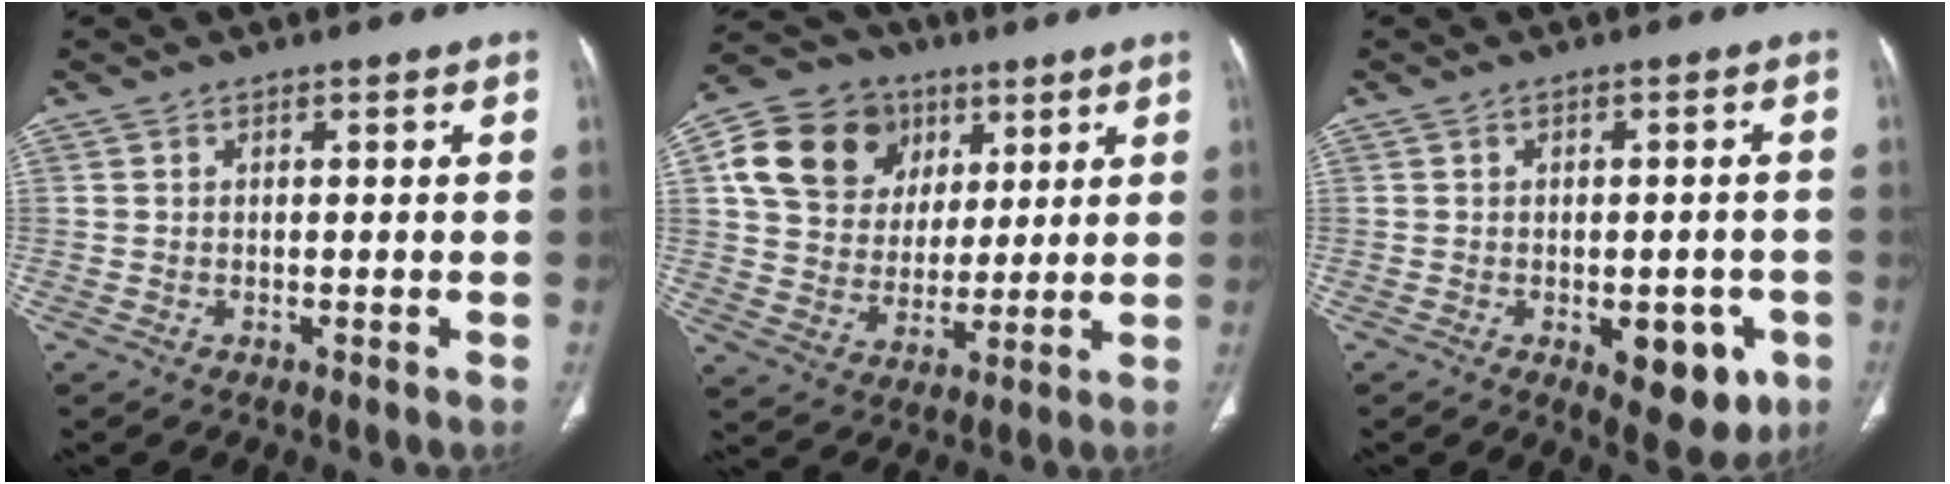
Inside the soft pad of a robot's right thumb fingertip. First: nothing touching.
{"total": 16.8, "force": [6.5, 13.6, 7.2], "torque": [-0.104, 0.005, 0.118]}
{"total": 9.6, "force": [-3.6, 4.8, 7.5], "torque": [-0.063, 0.006, -0.033]}